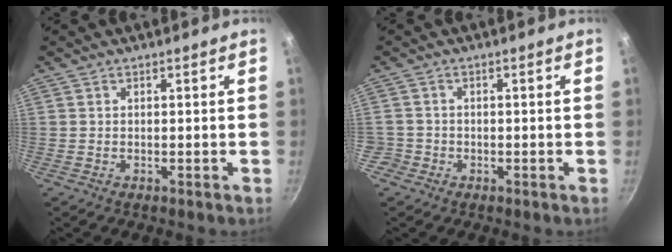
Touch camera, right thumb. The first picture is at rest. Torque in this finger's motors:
{"motor_torque": [1.72, 3.29, 2.19, -0.23, 0.37]}